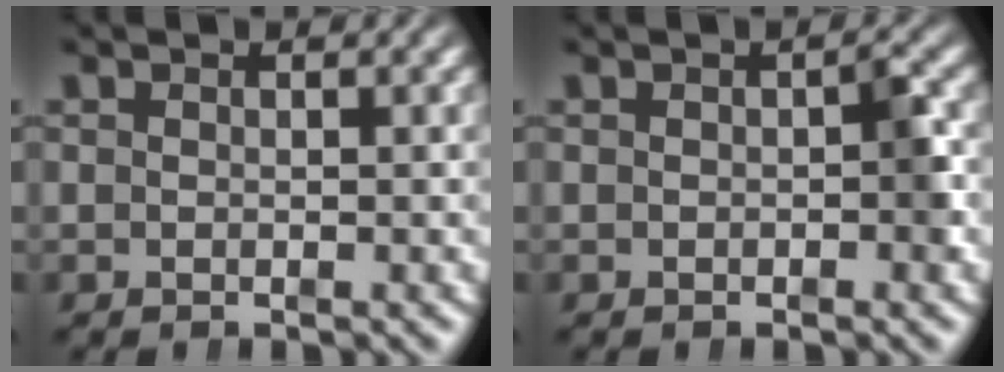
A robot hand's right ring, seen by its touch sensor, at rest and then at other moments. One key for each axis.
{"total": 1.5, "fx": -0.2, "fy": 0.5, "fz": 1.4, "tx": -0.020, "ty": 0.004, "tz": -0.006}